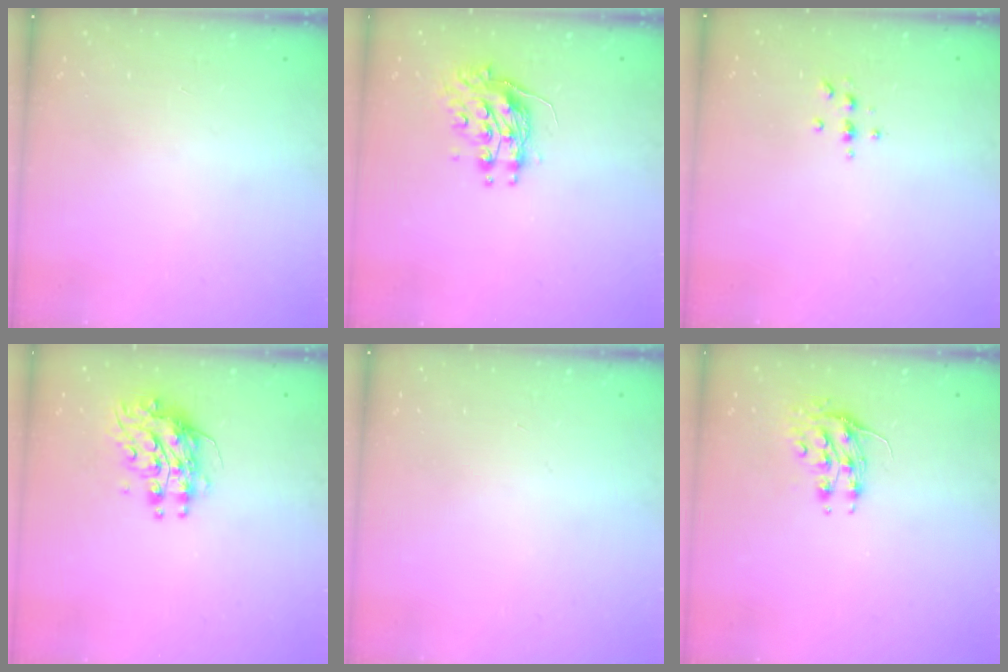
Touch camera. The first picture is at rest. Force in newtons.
{"total": 10.0, "press": 10.0, "slide": 0.0}
{"total": 4.1, "press": 4.1, "slide": 0.5}
{"total": 8.9, "press": 8.9, "slide": 0.5}
{"total": 0.0}
{"total": 8.4, "press": 8.3, "slide": 1.0}